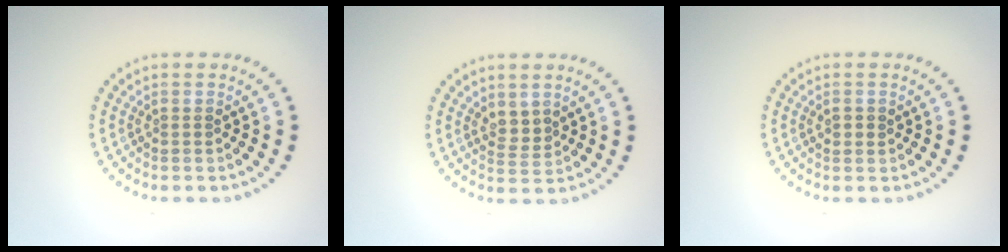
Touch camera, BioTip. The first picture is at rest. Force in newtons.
{"total": 1.7, "press": 1.3, "slide": 1.1}
{"total": 1.0, "press": 1.0, "slide": 0.2}